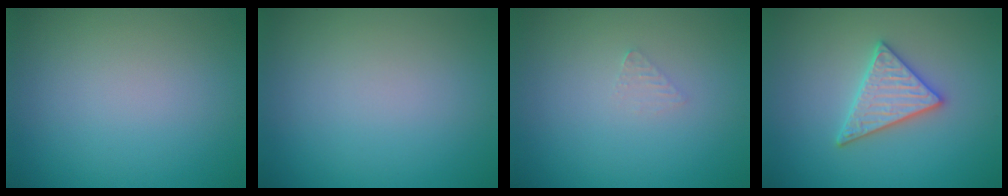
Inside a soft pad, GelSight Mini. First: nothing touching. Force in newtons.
{"total": 0.0}
{"total": 0.8, "press": 0.8, "slide": 0.1}
{"total": 3.3, "press": 3.2, "slide": 0.6}